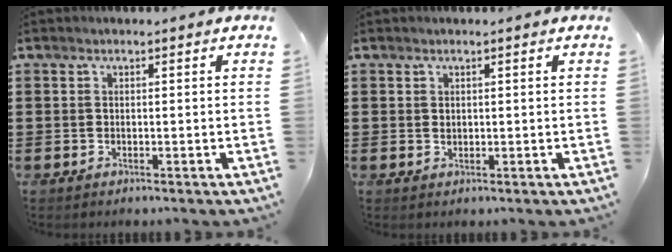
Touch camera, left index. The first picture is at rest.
{"total": 0.6, "force": [0.3, 0.5, 0.4], "torque": [-0.009, 0.002, 0.005]}